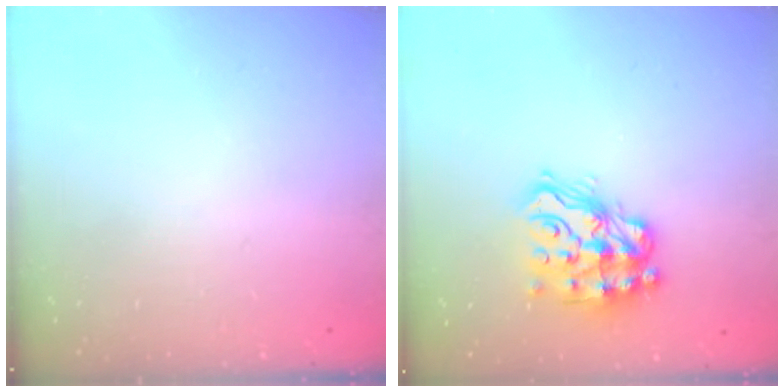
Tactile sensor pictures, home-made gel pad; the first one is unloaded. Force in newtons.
{"total": 15.0, "press": 14.9, "slide": 1.3}